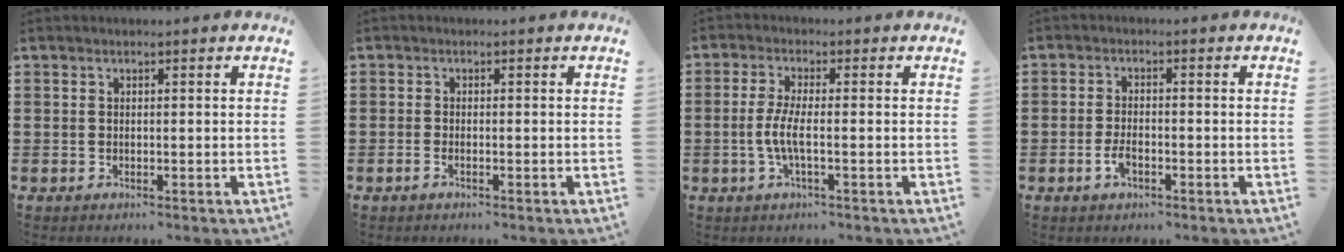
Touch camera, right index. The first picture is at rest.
{"total": 0.8, "force": [-0.5, 0.1, 0.6], "torque": [-0.013, -0.004, -0.008]}
{"total": 4.5, "force": [-1.1, 0.9, 4.3], "torque": [-0.104, -0.006, -0.031]}
{"total": 3.0, "force": [-1.3, 1.4, 2.4], "torque": [-0.057, -0.002, -0.028]}